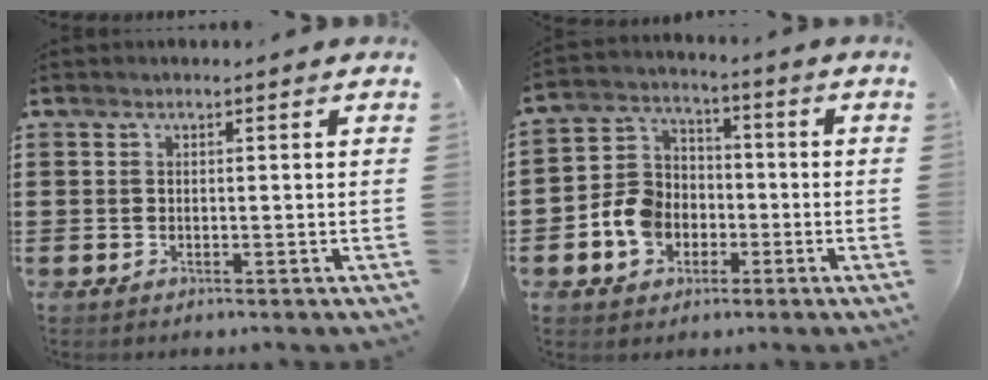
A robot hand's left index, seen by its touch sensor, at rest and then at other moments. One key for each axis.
{"total": 7.9, "fx": -2.4, "fy": 6.6, "fz": 3.5, "tx": -0.099, "ty": 0.021, "tz": -0.046}